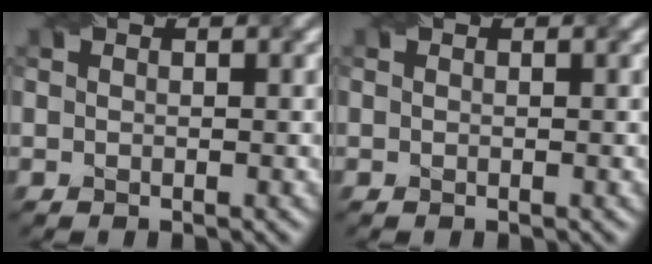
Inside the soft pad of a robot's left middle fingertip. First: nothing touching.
{"total": 0.0}